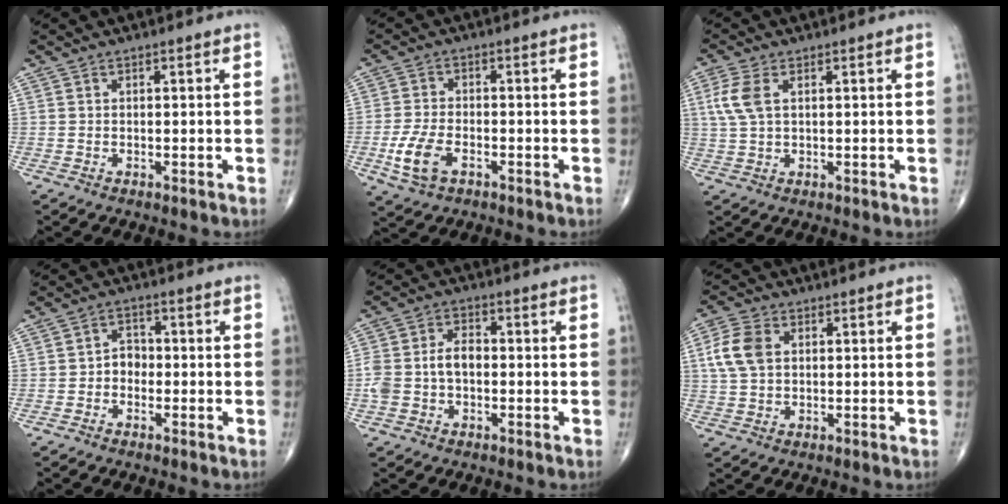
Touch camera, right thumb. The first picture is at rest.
{"total": 6.9, "force": [-2.7, 3.8, 5.1], "torque": [-0.112, 0.008, -0.050]}
{"total": 5.5, "force": [1.5, 3.0, 4.4], "torque": [-0.115, 0.010, 0.032]}
{"total": 3.4, "force": [-0.8, 2.7, 1.8], "torque": [-0.008, 0.016, -0.023]}
{"total": 7.0, "force": [-0.7, 4.5, 5.2], "torque": [-0.109, 0.024, -0.015]}
{"total": 7.4, "force": [1.5, 5.0, 5.2], "torque": [-0.112, 0.008, 0.029]}